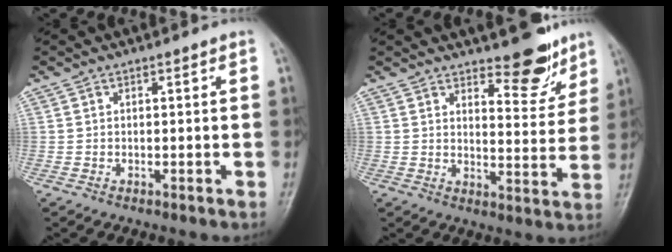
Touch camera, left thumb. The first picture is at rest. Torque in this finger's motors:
{"motor_torque": [0.22, 0.00, -0.23, -0.24, 0.07]}